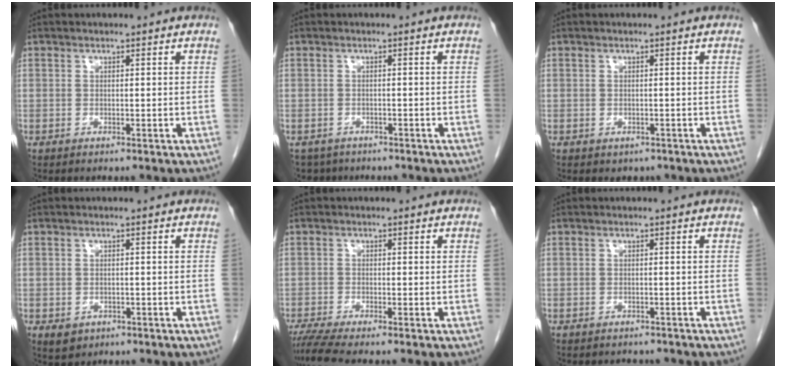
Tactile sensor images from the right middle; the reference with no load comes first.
{"total": 4.0, "force": [-3.2, 2.4, 0.1], "torque": [0.002, 0.000, -0.050]}
{"total": 1.2, "force": [-0.6, 0.9, 0.4], "torque": [-0.008, 0.001, -0.001]}
{"total": 2.4, "force": [-1.1, 1.9, 1.0], "torque": [-0.016, 0.000, -0.006]}
{"total": 4.1, "force": [-3.4, -0.6, 2.2], "torque": [-0.045, -0.013, -0.065]}
{"total": 3.1, "force": [-2.8, 1.3, 0.5], "torque": [-0.008, -0.001, -0.034]}